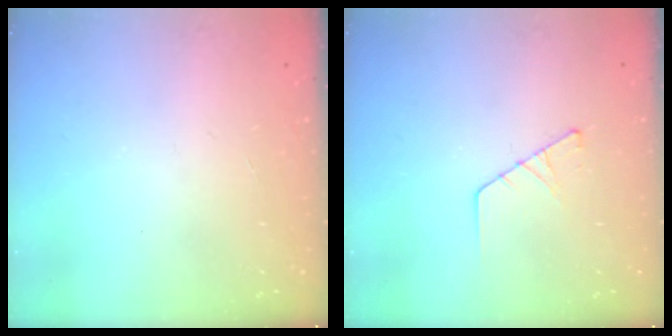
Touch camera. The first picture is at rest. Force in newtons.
{"total": 3.8, "press": 3.8, "slide": 0.4}